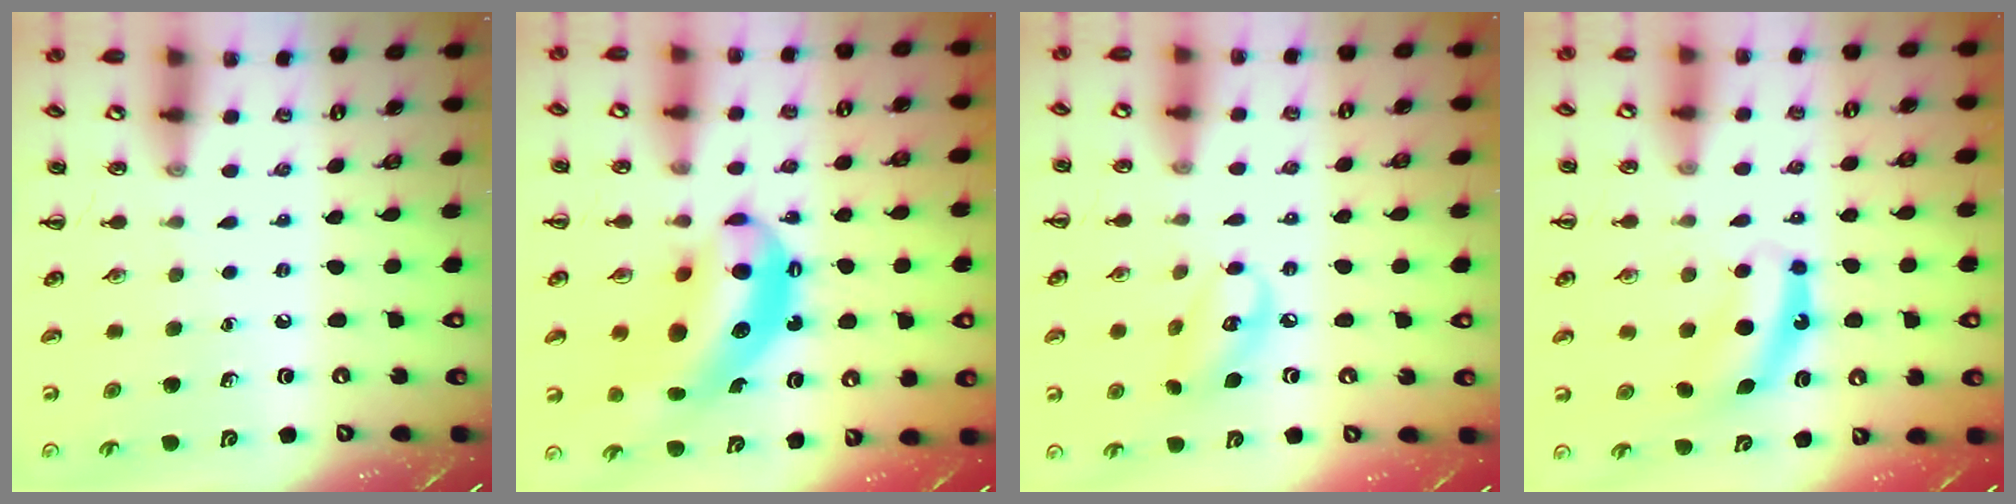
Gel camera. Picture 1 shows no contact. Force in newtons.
{"total": 15.0, "press": 14.4, "slide": 4.2}
{"total": 8.8, "press": 8.6, "slide": 1.4}
{"total": 7.1, "press": 7.0, "slide": 0.4}